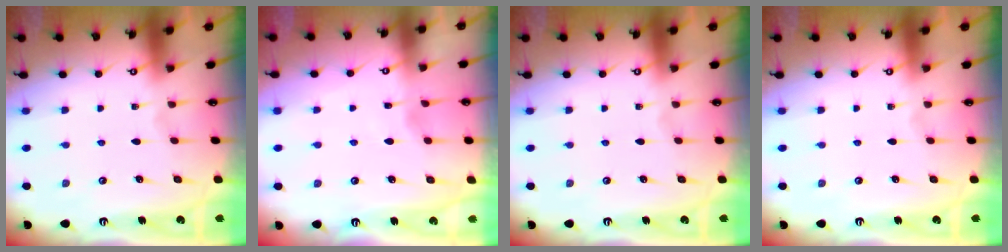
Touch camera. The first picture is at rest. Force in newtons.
{"total": 2.9, "press": 2.9, "slide": 0.4}
{"total": 0.0}
{"total": 0.0}